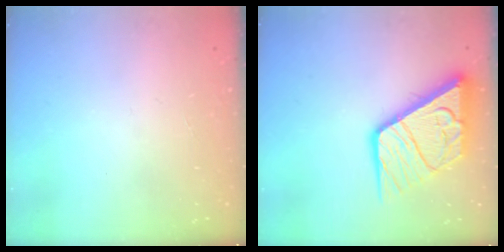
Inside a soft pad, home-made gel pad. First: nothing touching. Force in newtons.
{"total": 17.9, "press": 17.8, "slide": 1.9}